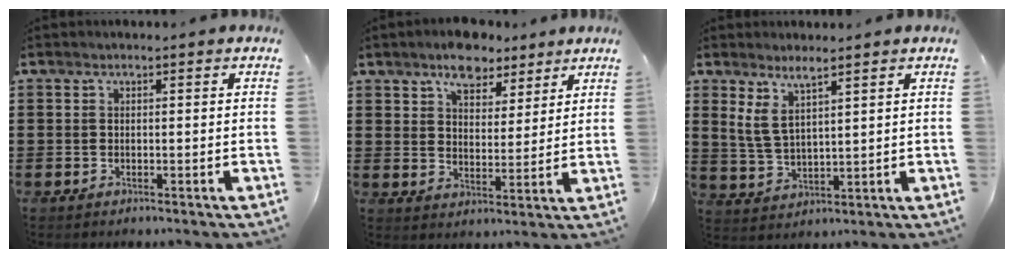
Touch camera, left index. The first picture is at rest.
{"total": 6.6, "force": [5.4, 3.1, 2.2], "torque": [-0.040, -0.009, 0.095]}
{"total": 4.7, "force": [3.1, 1.5, 3.3], "torque": [-0.080, -0.002, 0.052]}